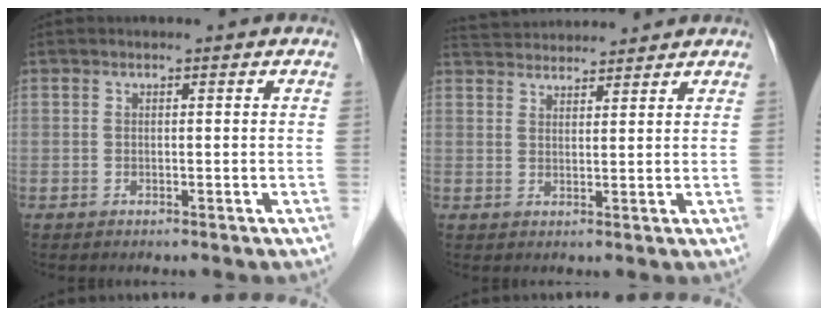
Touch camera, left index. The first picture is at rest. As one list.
[{"total": 7.8, "force": [7.6, 0.8, 1.5], "torque": [-0.033, 0.036, 0.122]}]